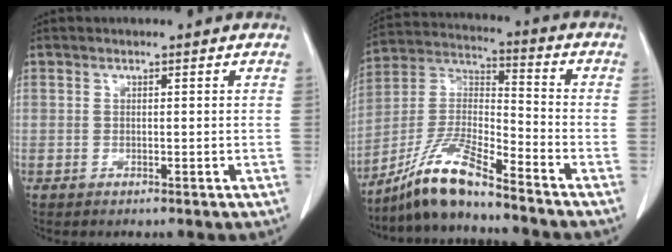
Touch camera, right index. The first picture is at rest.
{"total": 11.3, "force": [-9.2, 0.6, 6.5], "torque": [-0.140, -0.002, -0.178]}